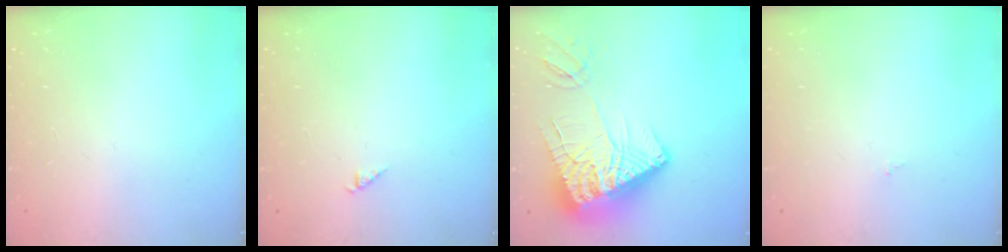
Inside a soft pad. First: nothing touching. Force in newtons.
{"total": 0.7, "press": 0.7, "slide": 0.2}
{"total": 19.7, "press": 19.5, "slide": 2.6}
{"total": 0.0}